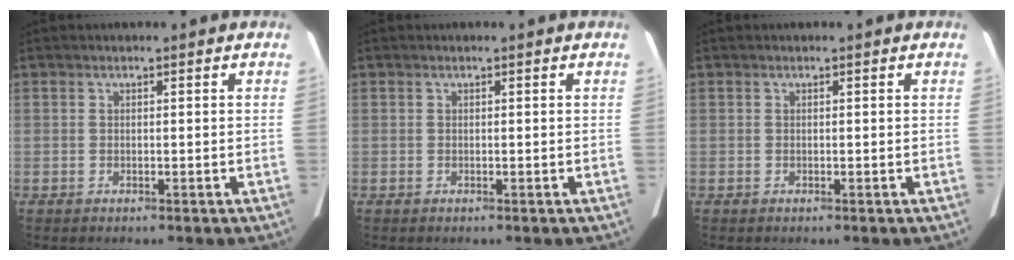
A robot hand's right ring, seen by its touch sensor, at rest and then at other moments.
{"total": 0.0}
{"total": 0.0}